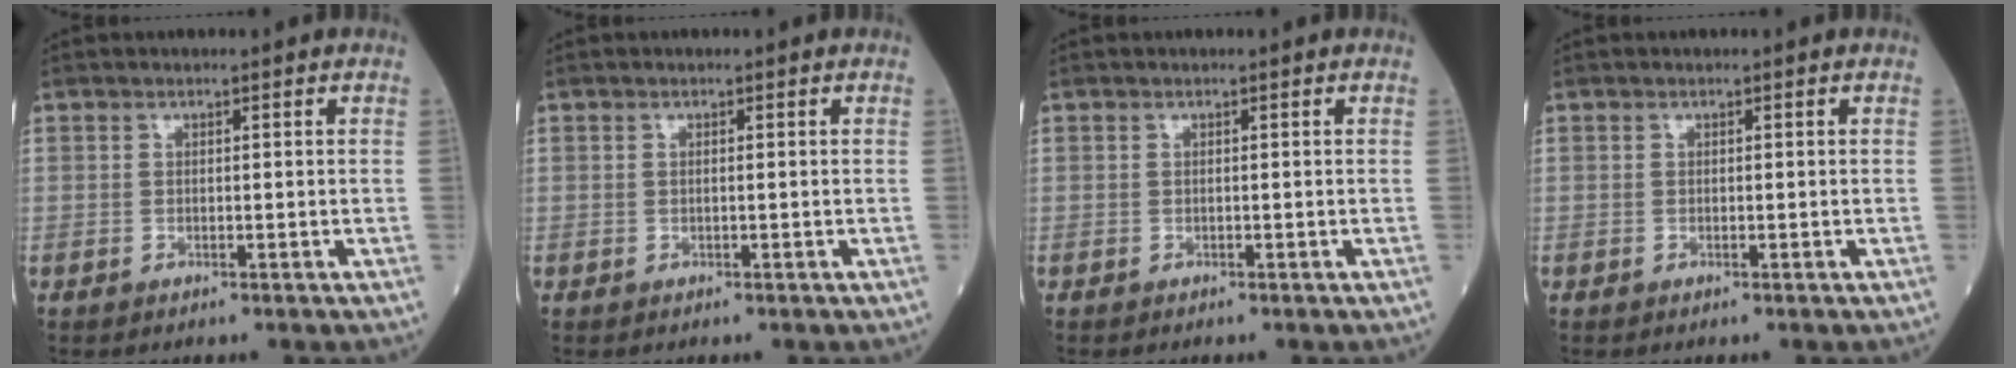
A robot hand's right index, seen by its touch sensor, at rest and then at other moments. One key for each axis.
{"total": 0.0}
{"total": 0.0}
{"total": 0.0}